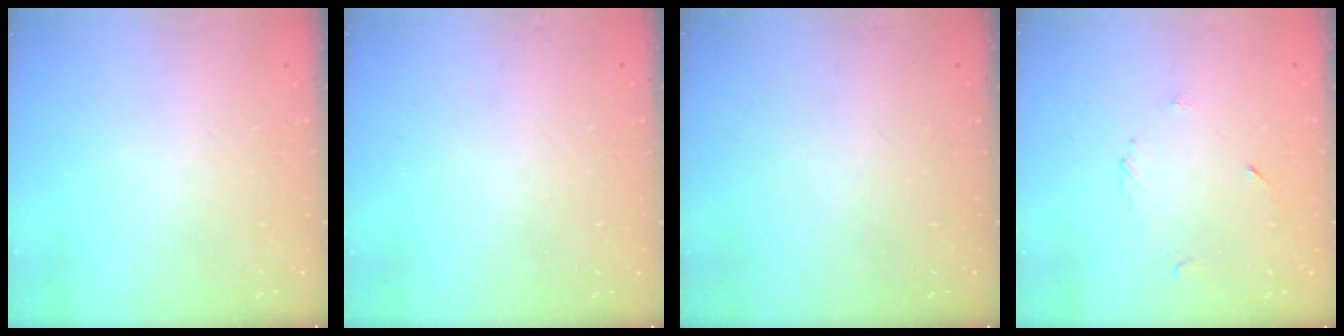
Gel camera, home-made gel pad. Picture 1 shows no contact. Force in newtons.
{"total": 0.0}
{"total": 0.0}
{"total": 3.3, "press": 3.2, "slide": 0.4}